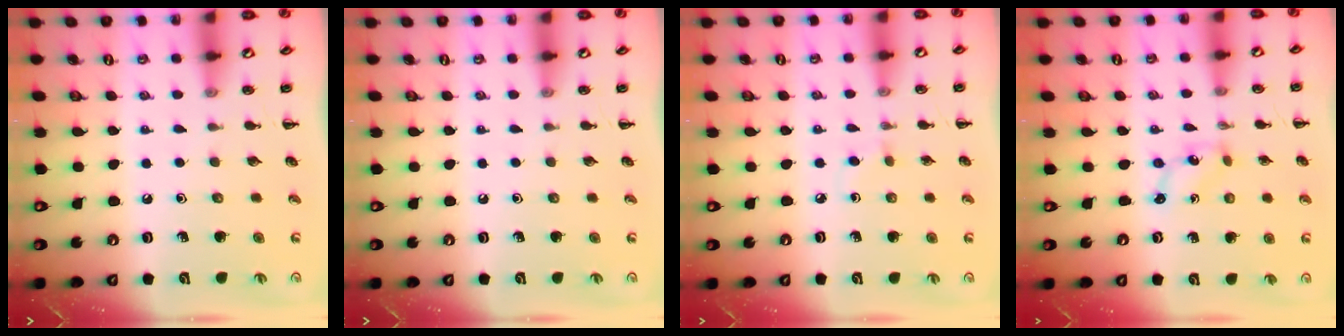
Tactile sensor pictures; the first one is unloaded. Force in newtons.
{"total": 0.0}
{"total": 2.0, "press": 1.8, "slide": 0.9}
{"total": 1.1, "press": 1.1, "slide": 0.1}